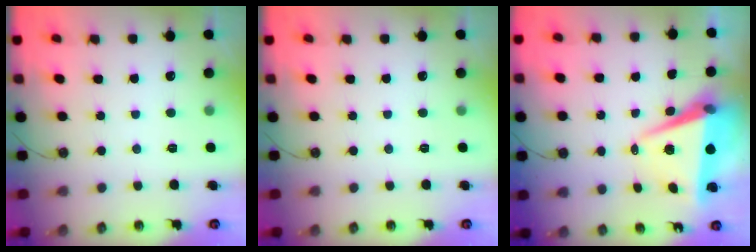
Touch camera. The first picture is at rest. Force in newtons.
{"total": 0.0}
{"total": 8.4, "press": 7.4, "slide": 4.1}